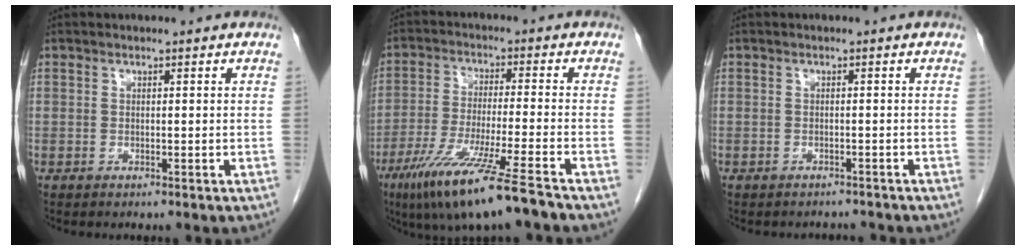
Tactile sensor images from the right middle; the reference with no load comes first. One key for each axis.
{"total": 13.7, "fx": -9.2, "fy": -0.8, "fz": 10.1, "tx": -0.195, "ty": -0.050, "tz": -0.160}
{"total": 2.6, "fx": -2.5, "fy": 0.9, "fz": 0.0, "tx": -0.003, "ty": -0.003, "tz": -0.032}